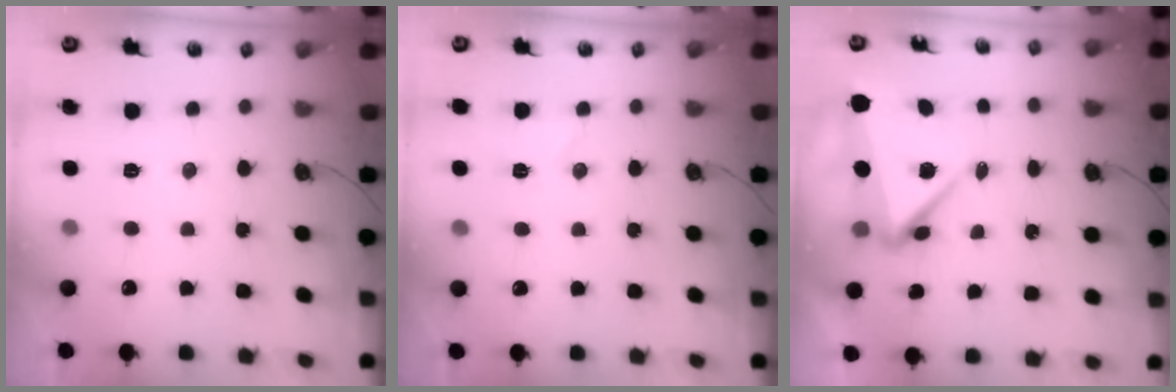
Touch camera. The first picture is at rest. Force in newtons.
{"total": 5.2, "press": 4.9, "slide": 1.7}
{"total": 6.4, "press": 6.3, "slide": 1.2}